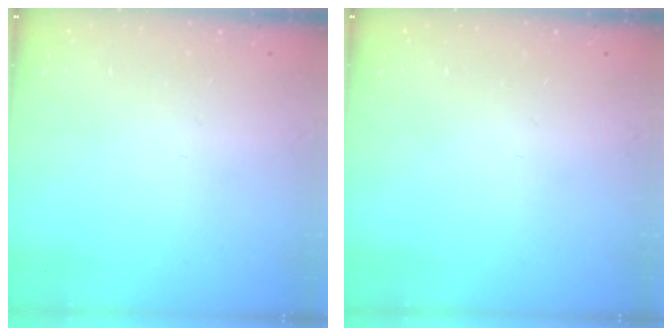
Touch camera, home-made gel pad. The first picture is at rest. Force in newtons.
{"total": 0.0}